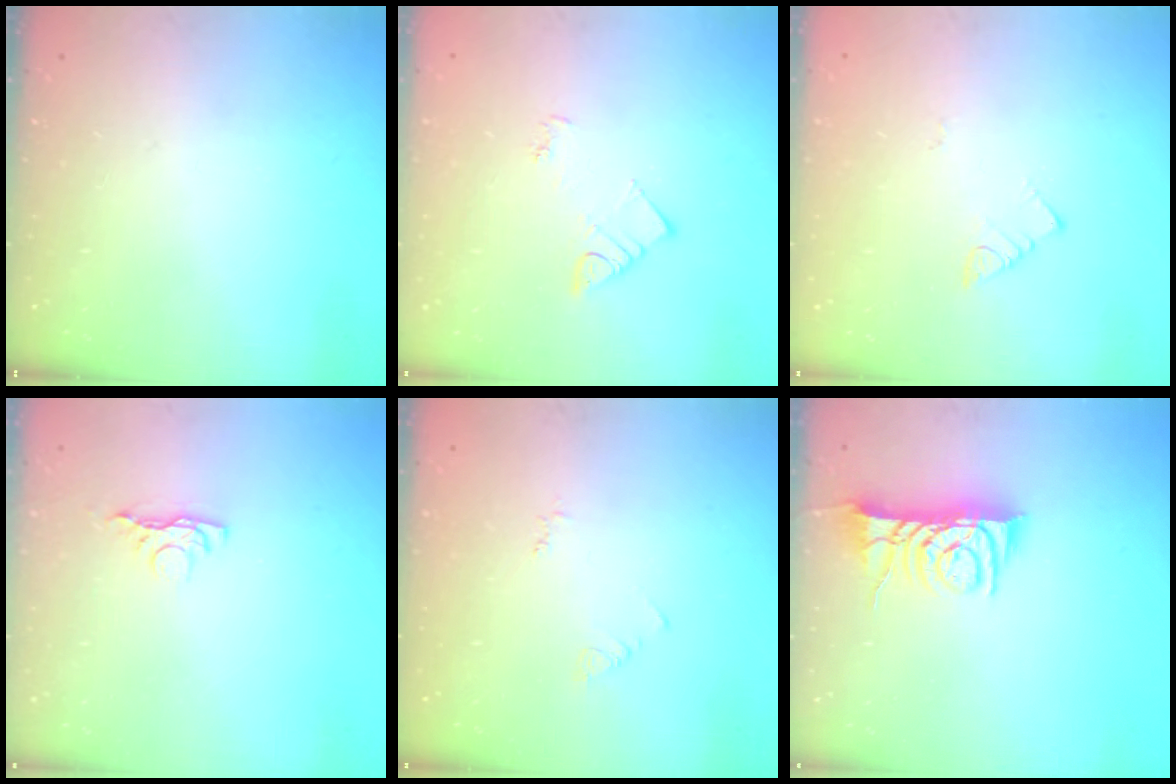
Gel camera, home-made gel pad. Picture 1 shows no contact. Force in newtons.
{"total": 3.8, "press": 3.8, "slide": 0.4}
{"total": 3.0, "press": 3.0, "slide": 0.2}
{"total": 3.7, "press": 3.7, "slide": 0.7}
{"total": 2.9, "press": 2.9, "slide": 0.4}
{"total": 10.4, "press": 10.4, "slide": 0.8}